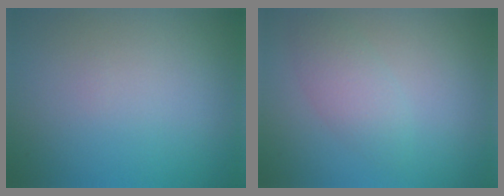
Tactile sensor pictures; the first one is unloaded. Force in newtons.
{"total": 2.4, "press": 2.4, "slide": 0.0}